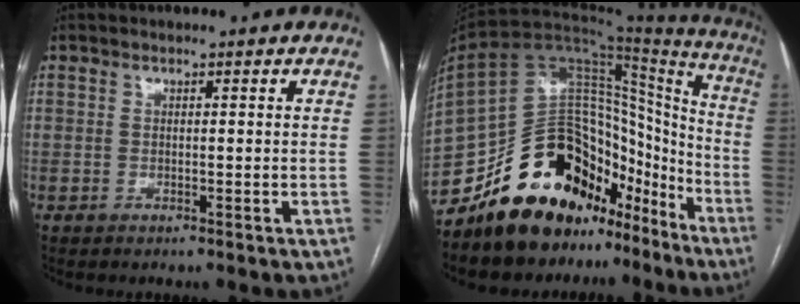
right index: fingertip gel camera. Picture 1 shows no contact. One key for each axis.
{"total": 23.7, "fx": -17.4, "fy": 12.4, "fz": 10.4, "tx": -0.160, "ty": 0.073, "tz": -0.275}